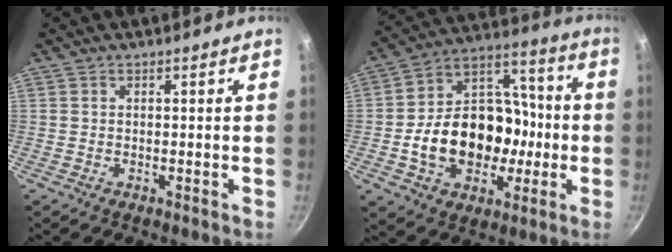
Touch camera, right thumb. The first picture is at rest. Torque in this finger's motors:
{"motor_torque": [2.53, 2.47, 1.55, -1.02, 0.24]}